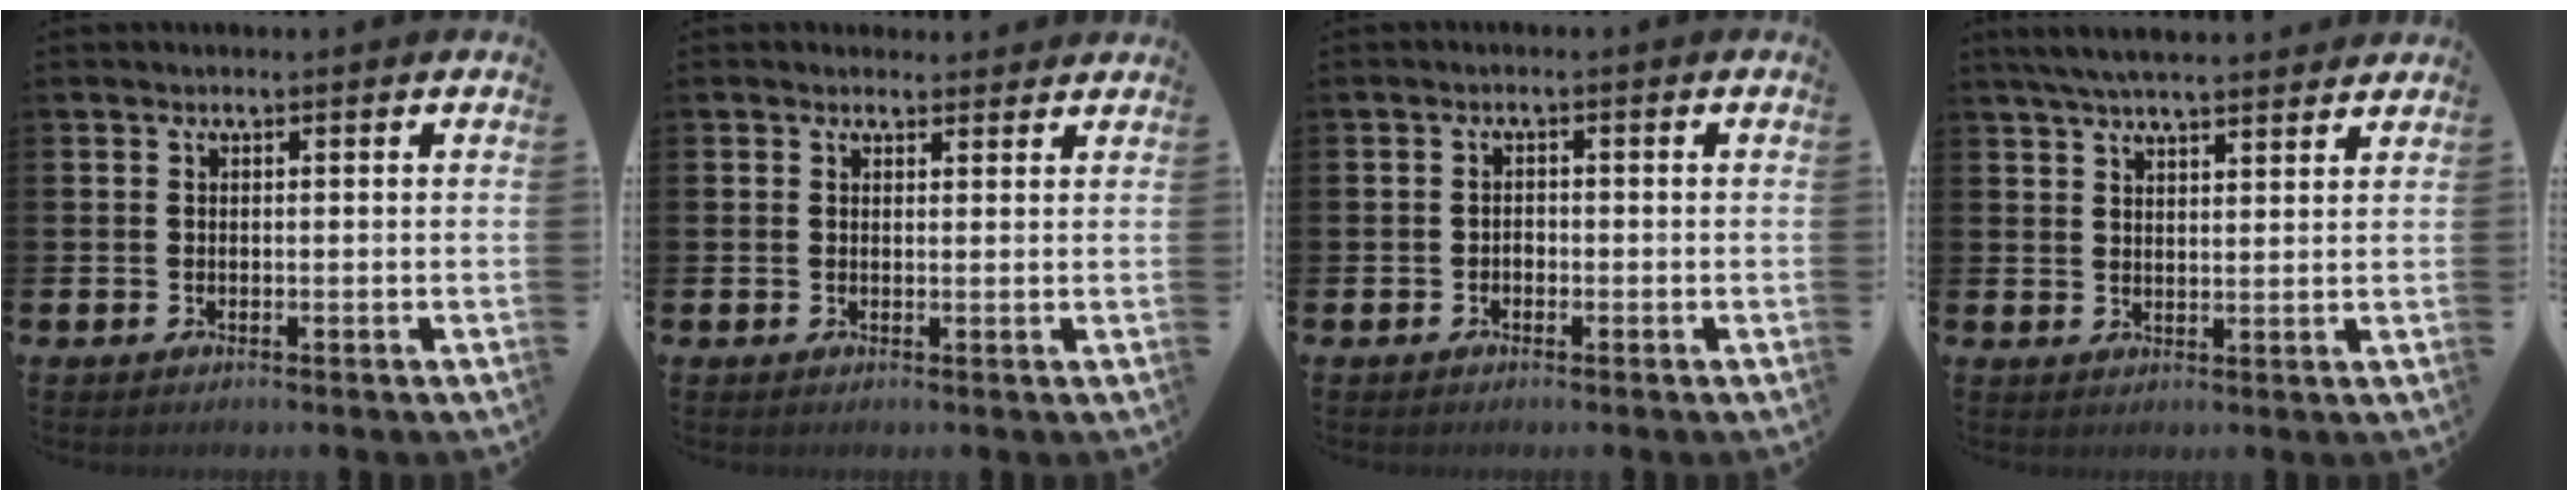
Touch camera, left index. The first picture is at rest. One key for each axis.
{"total": 1.4, "fx": 1.3, "fy": 0.6, "fz": 0.0, "tx": 0.010, "ty": -0.003, "tz": 0.021}
{"total": 1.0, "fx": -0.6, "fy": 0.8, "fz": 0.2, "tx": -0.004, "ty": 0.001, "tz": -0.014}
{"total": 5.5, "fx": 5.2, "fy": 0.6, "fz": 1.8, "tx": -0.043, "ty": -0.019, "tz": 0.094}